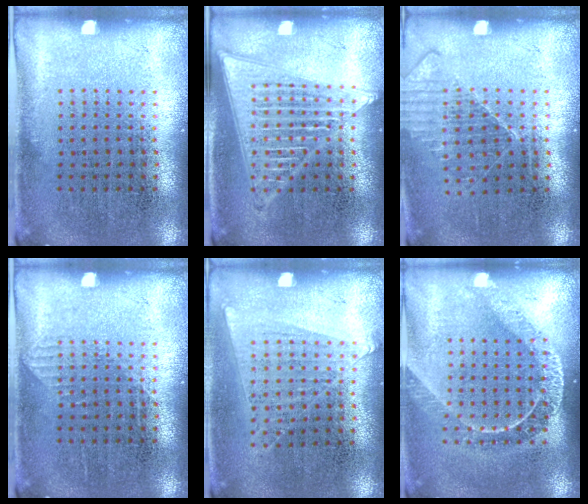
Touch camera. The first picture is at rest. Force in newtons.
{"total": 2.2, "press": 2.2, "slide": 0.3}
{"total": 1.2, "press": 1.2, "slide": 0.1}
{"total": 0.6, "press": 0.5, "slide": 0.2}
{"total": 1.1, "press": 1.0, "slide": 0.5}
{"total": 1.7, "press": 1.5, "slide": 0.8}